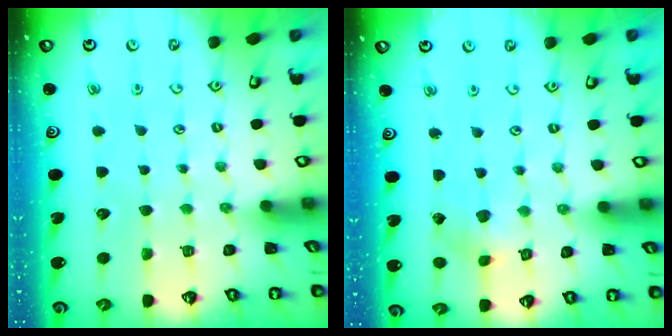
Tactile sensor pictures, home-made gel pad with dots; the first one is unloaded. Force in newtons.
{"total": 2.7, "press": 2.7, "slide": 0.3}